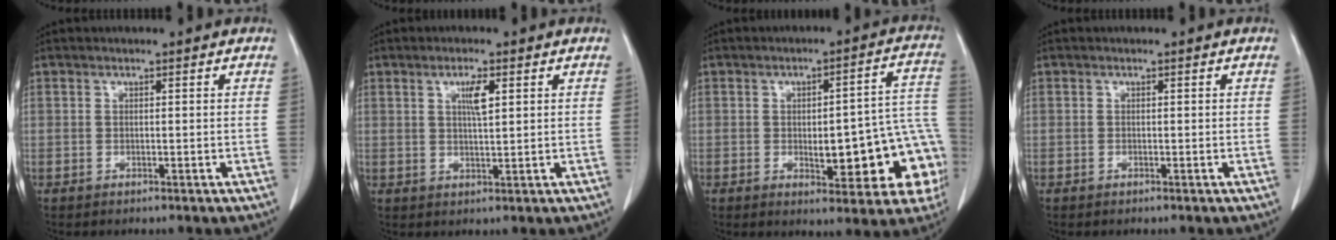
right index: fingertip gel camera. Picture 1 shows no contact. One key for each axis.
{"total": 3.3, "fx": 1.3, "fy": 0.5, "fz": 3.0, "tx": -0.055, "ty": -0.001, "tz": 0.022}
{"total": 16.4, "fx": -3.4, "fy": 5.2, "fz": 15.2, "tx": -0.120, "ty": 0.041, "tz": -0.023}
{"total": 0.0}